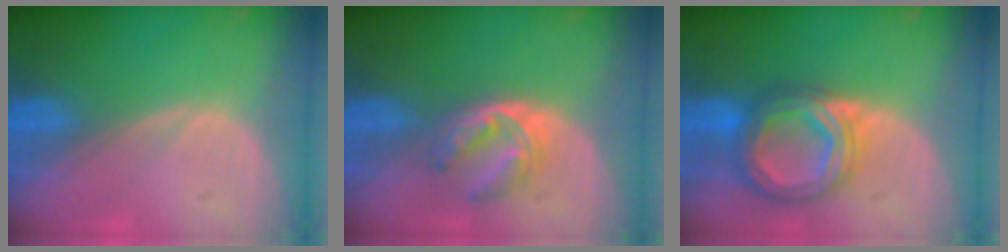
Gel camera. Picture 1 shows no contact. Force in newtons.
{"total": 6.3, "press": 5.0, "slide": 3.8}
{"total": 8.5, "press": 8.5, "slide": 0.7}